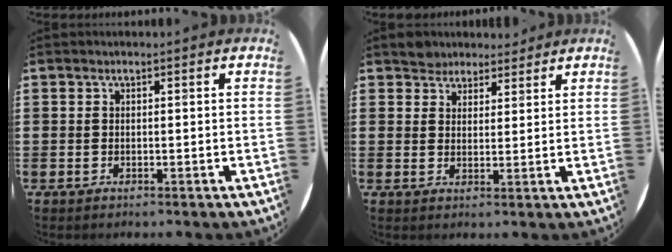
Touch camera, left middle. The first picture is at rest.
{"total": 3.6, "force": [3.2, 1.6, -0.2], "torque": [0.001, -0.001, 0.062]}